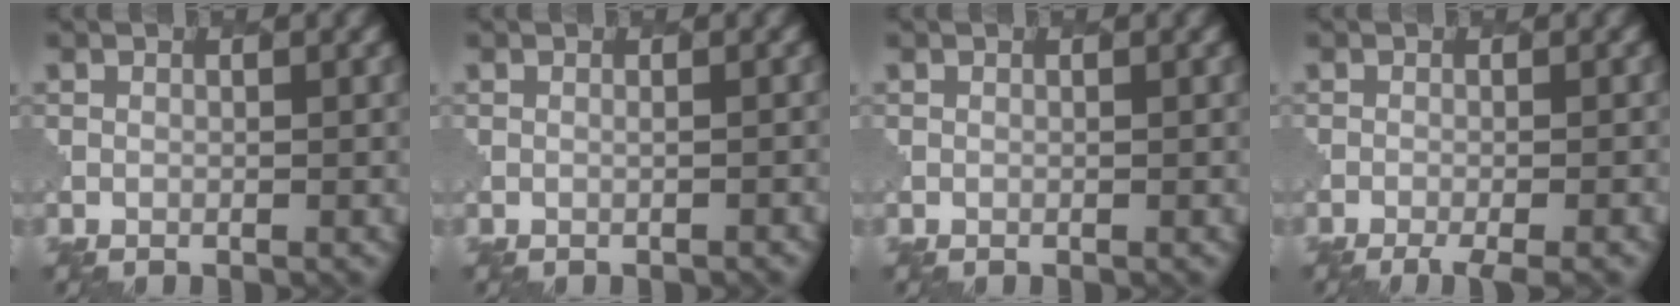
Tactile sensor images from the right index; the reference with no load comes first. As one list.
[{"total": 0.6, "force": [-0.4, 0.1, 0.5], "torque": [0.000, -0.001, -0.008]}, {"total": 0.0}, {"total": 3.4, "force": [-2.4, 0.7, 2.3], "torque": [-0.025, 0.001, -0.039]}]